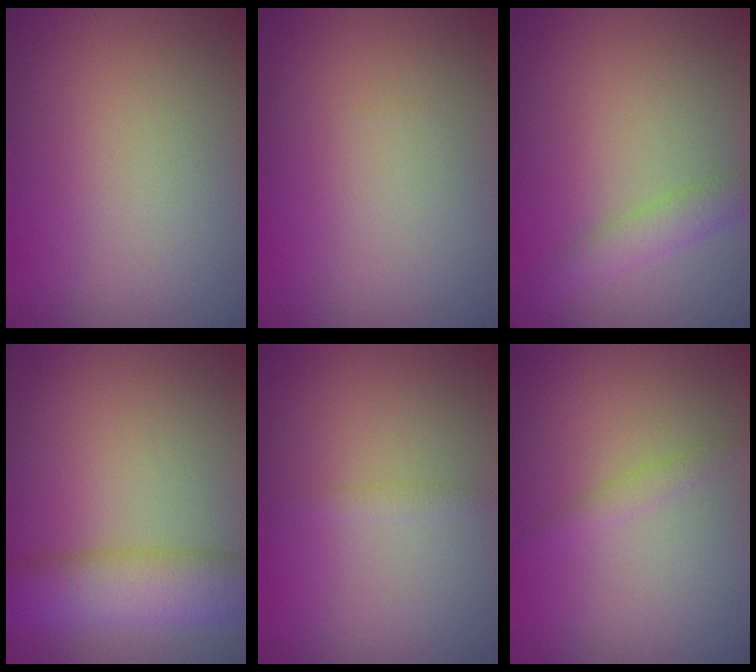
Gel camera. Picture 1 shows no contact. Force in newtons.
{"total": 0.0}
{"total": 2.4, "press": 2.4, "slide": 0.1}
{"total": 7.6, "press": 7.6, "slide": 0.1}
{"total": 0.8, "press": 0.8, "slide": 0.0}
{"total": 1.1, "press": 1.1, "slide": 0.0}